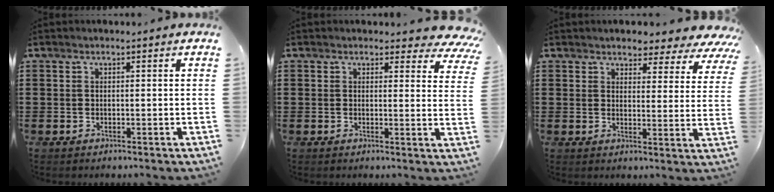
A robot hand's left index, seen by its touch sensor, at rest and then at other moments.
{"total": 3.3, "force": [2.8, 1.0, 1.3], "torque": [-0.021, -0.011, 0.047]}
{"total": 3.9, "force": [3.6, 1.1, 0.9], "torque": [-0.030, -0.023, 0.060]}